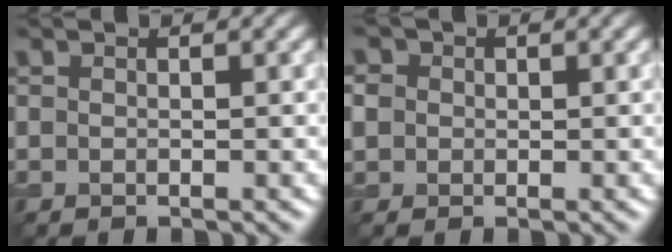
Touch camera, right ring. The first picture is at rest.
{"total": 2.9, "force": [0.9, 2.5, 1.1], "torque": [-0.033, 0.016, 0.007]}